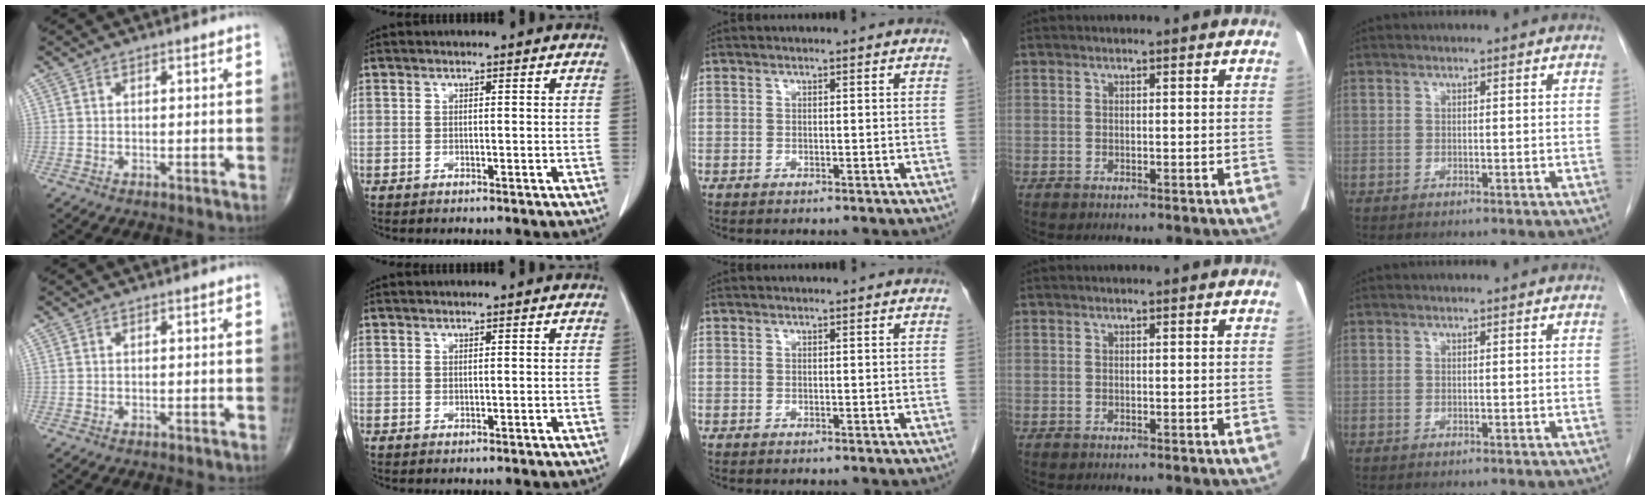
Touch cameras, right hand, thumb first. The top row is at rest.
{}